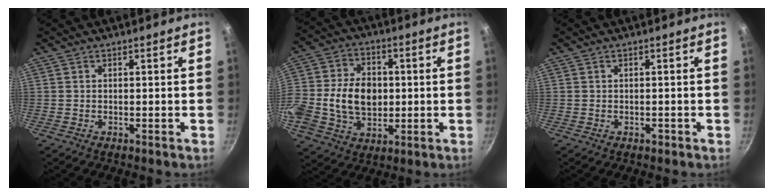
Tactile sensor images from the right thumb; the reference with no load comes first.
{"total": 20.6, "force": [-0.5, 15.5, 13.6], "torque": [-0.265, 0.027, -0.008]}
{"total": 0.7, "force": [-0.4, 0.5, 0.4], "torque": [-0.003, 0.003, -0.005]}